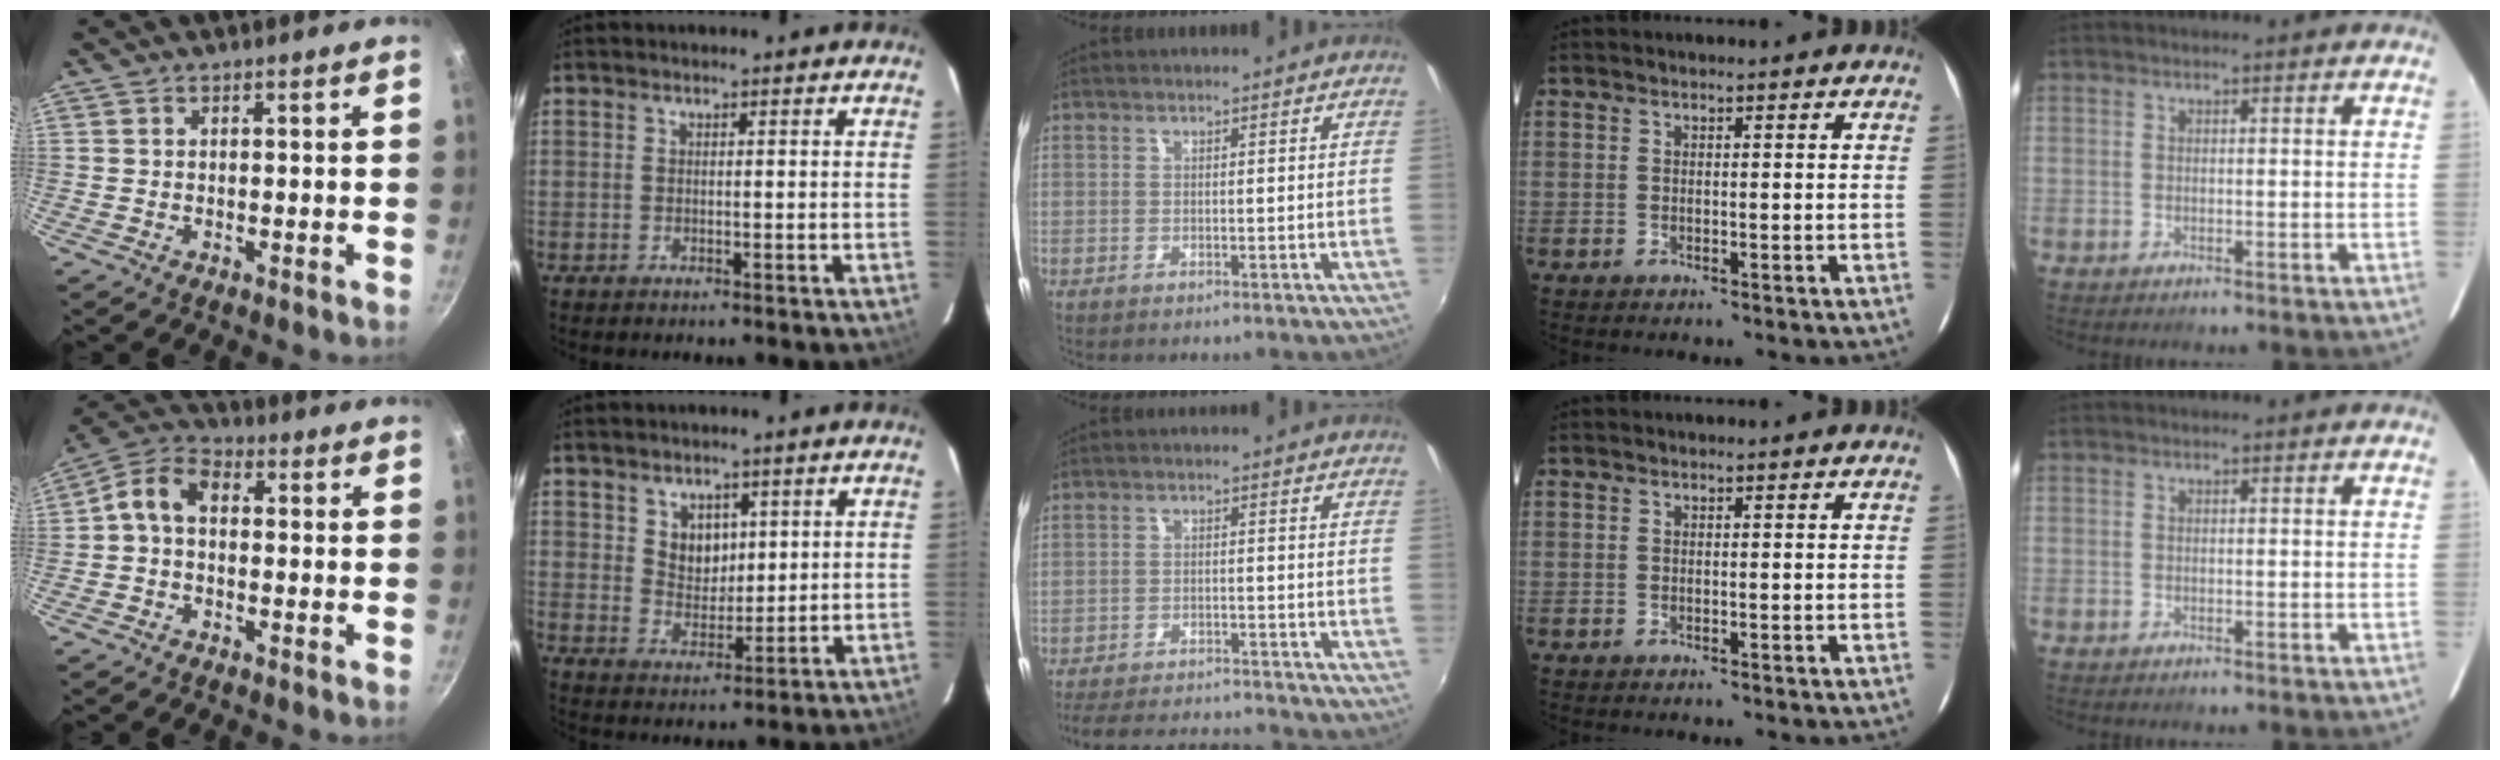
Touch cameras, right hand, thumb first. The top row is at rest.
{"thumb": {"total": 7.2, "force": [-0.1, 5.1, 5.1], "torque": [-0.094, 0.027, -0.022]}, "index": {"total": 5.6, "force": [2.3, 4.4, 2.6], "torque": [-0.039, 0.003, 0.050]}, "middle": {"total": 13.7, "force": [-12.6, 2.2, 4.7], "torque": [-0.113, -0.005, -0.190]}}